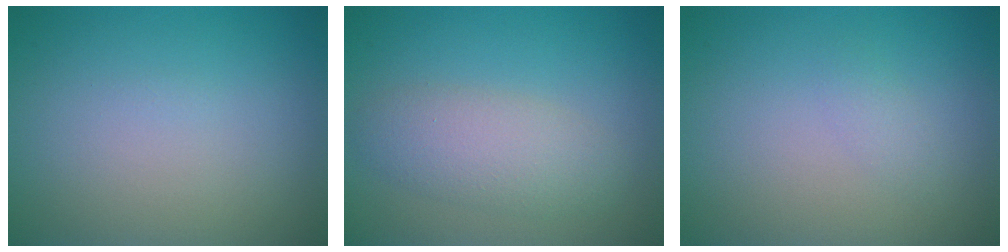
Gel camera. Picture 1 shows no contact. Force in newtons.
{"total": 3.8, "press": 3.8, "slide": 0.1}
{"total": 0.9, "press": 0.9, "slide": 0.1}